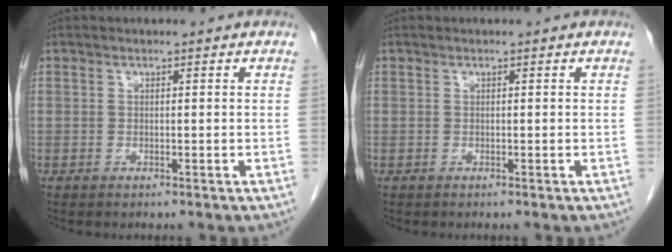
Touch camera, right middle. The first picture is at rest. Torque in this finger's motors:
{"motor_torque": [-0.23, -0.25, -0.04, 0.01]}